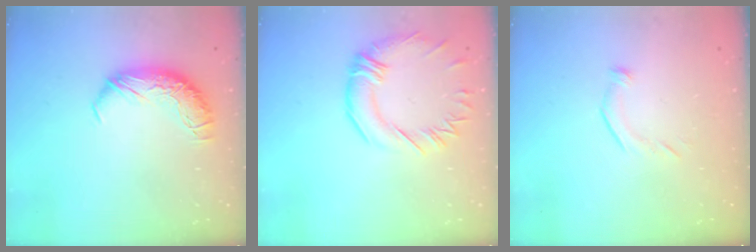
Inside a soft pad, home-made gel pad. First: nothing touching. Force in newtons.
{"total": 2.6, "press": 2.2, "slide": 1.3}
{"total": 6.2, "press": 6.1, "slide": 1.1}